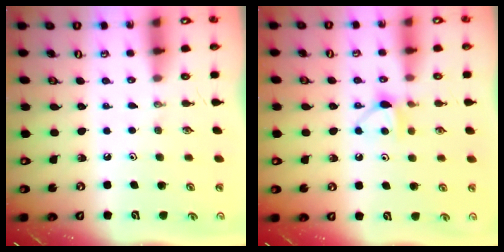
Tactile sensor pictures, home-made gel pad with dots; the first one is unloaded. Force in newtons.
{"total": 6.8, "press": 6.7, "slide": 0.9}